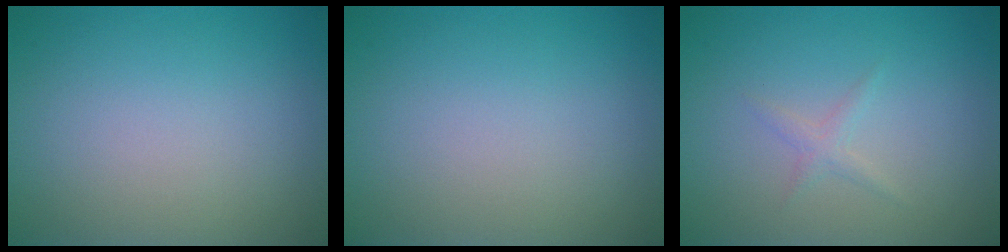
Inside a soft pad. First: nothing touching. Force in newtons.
{"total": 0.0}
{"total": 1.0, "press": 1.0, "slide": 0.1}